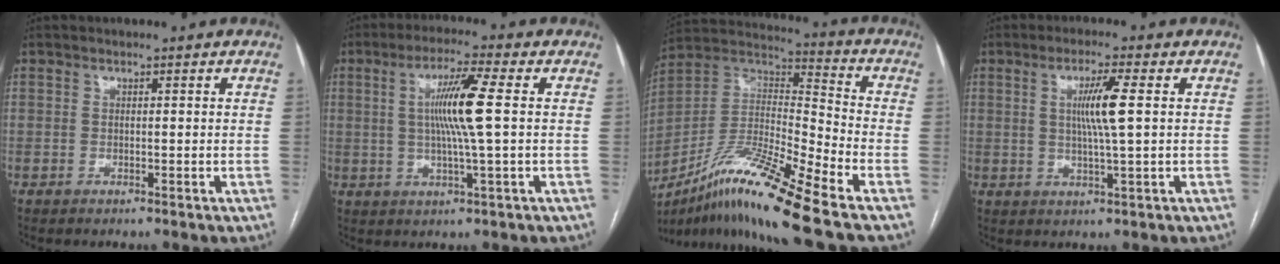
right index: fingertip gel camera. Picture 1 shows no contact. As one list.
[{"total": 8.8, "force": [1.0, -0.6, 8.7], "torque": [-0.164, 0.000, 0.018]}, {"total": 18.3, "force": [-12.0, 0.8, 13.7], "torque": [-0.281, -0.011, -0.214]}, {"total": 5.9, "force": [1.0, -0.4, 5.8], "torque": [-0.109, -0.003, 0.021]}]